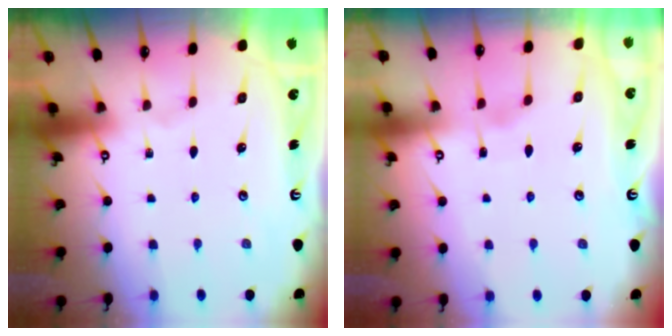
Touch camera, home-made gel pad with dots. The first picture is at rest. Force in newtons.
{"total": 2.6, "press": 2.6, "slide": 0.4}